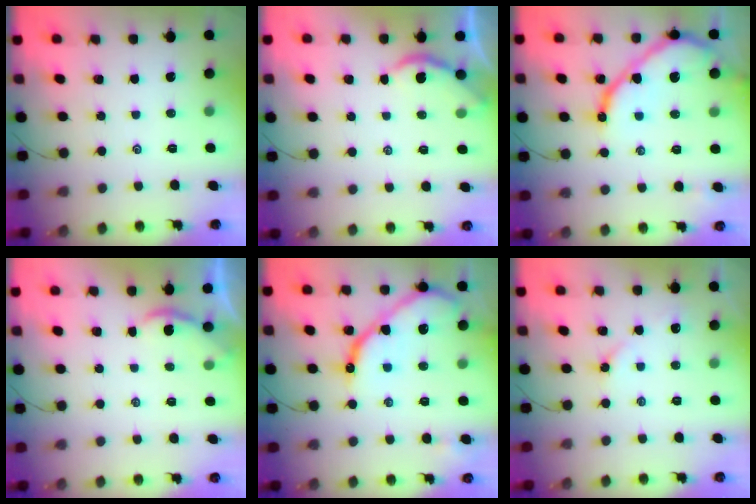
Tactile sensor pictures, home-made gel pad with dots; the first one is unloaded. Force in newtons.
{"total": 2.4, "press": 2.3, "slide": 0.5}
{"total": 13.0, "press": 12.9, "slide": 1.4}
{"total": 1.2, "press": 1.1, "slide": 0.1}
{"total": 14.0, "press": 13.9, "slide": 1.6}
{"total": 4.7, "press": 4.6, "slide": 0.5}